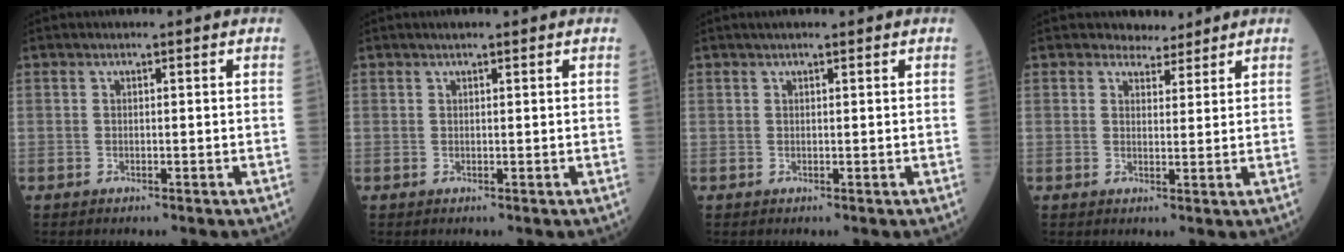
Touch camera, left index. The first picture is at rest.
{"total": 1.4, "force": [1.1, 0.2, 0.9], "torque": [-0.016, 0.009, 0.017]}
{"total": 2.2, "force": [1.7, 0.2, 1.3], "torque": [-0.018, 0.017, 0.025]}
{"total": 3.1, "force": [2.8, 1.2, 0.2], "torque": [-0.001, 0.002, 0.042]}